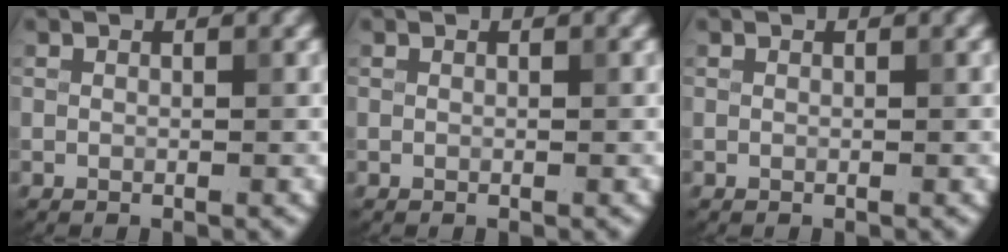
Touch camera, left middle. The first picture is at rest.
{"total": 0.0}
{"total": 0.0}